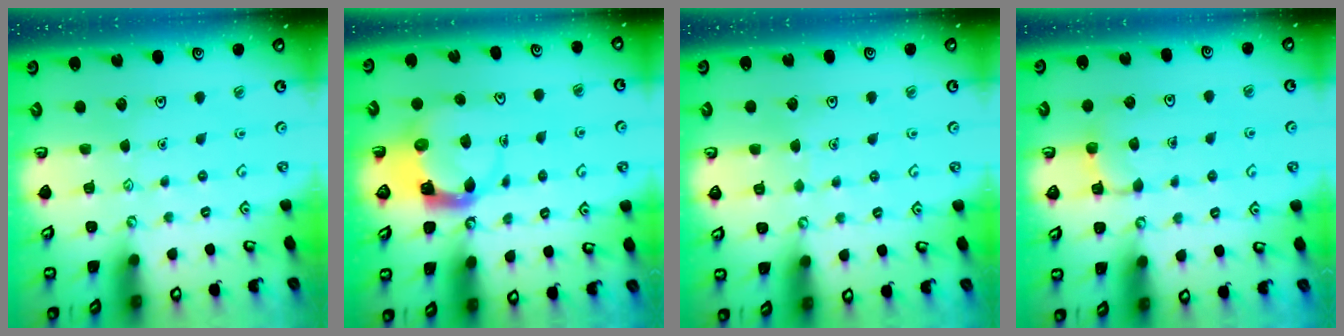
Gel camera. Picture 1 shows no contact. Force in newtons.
{"total": 4.0, "press": 4.0, "slide": 0.5}
{"total": 2.4, "press": 2.4, "slide": 0.2}
{"total": 3.8, "press": 3.7, "slide": 0.8}